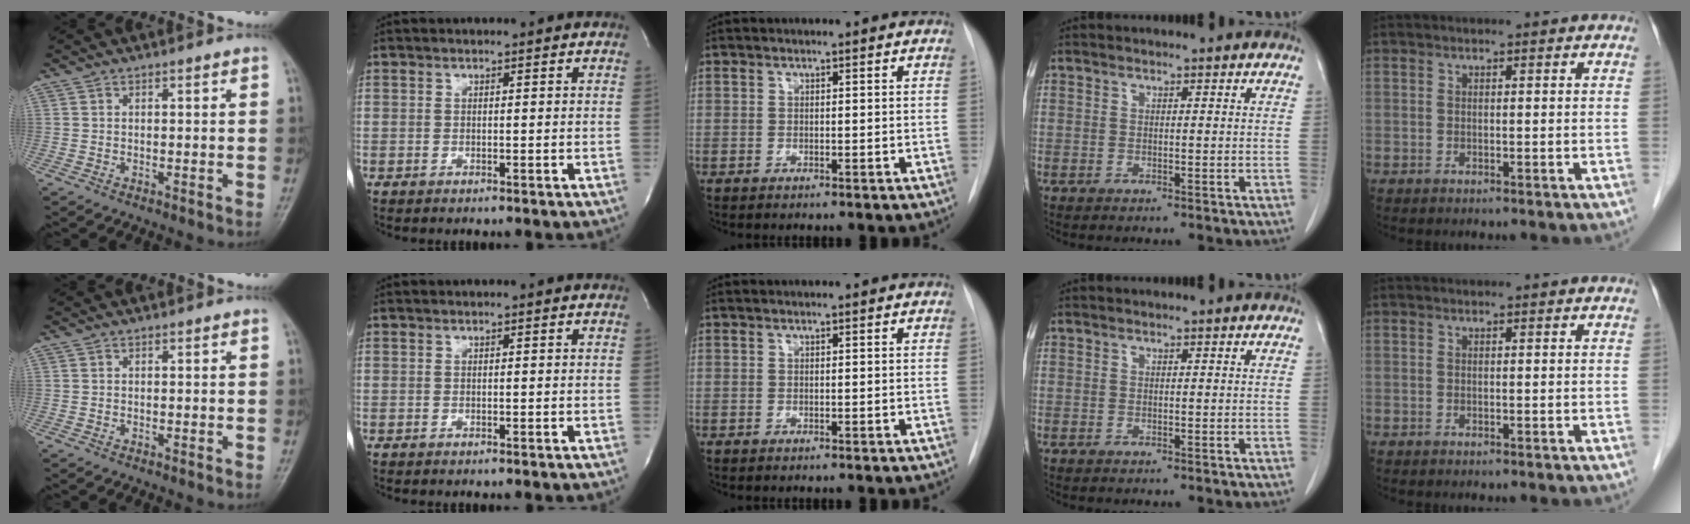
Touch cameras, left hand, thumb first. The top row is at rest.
{}